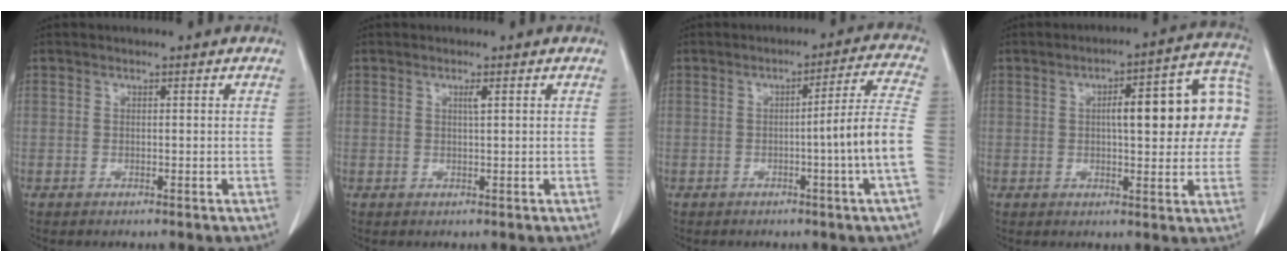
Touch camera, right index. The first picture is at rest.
{"total": 0.9, "force": [0.4, -0.1, 0.8], "torque": [-0.018, -0.001, 0.008]}
{"total": 9.9, "force": [-2.4, -2.3, 9.4], "torque": [-0.118, -0.001, -0.037]}
{"total": 15.3, "force": [2.0, 3.8, 14.7], "torque": [-0.186, 0.041, 0.023]}